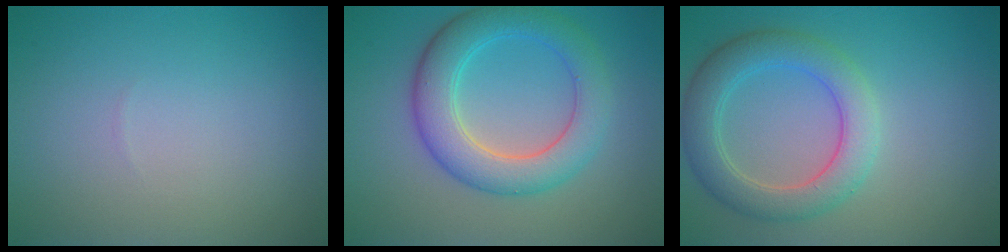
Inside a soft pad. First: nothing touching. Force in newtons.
{"total": 5.9, "press": 5.9, "slide": 0.0}
{"total": 5.0, "press": 5.0, "slide": 0.4}